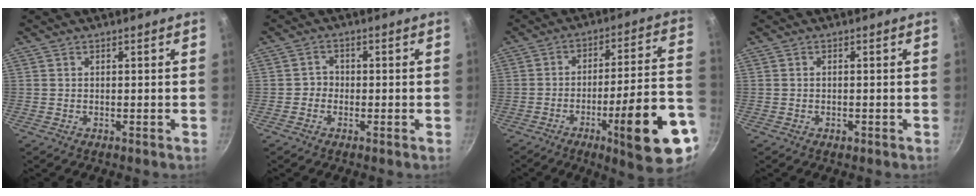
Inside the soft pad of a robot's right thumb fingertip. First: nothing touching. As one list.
[{"total": 2.0, "force": [-0.8, 1.8, 0.5], "torque": [0.008, 0.009, -0.019]}, {"total": 20.5, "force": [-8.6, 4.1, 18.2], "torque": [-0.228, 0.039, -0.120]}, {"total": 0.9, "force": [-0.4, 0.6, 0.5], "torque": [-0.008, 0.001, -0.008]}]